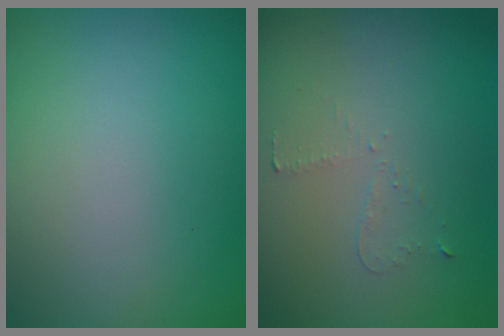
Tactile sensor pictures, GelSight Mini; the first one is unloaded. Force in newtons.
{"total": 0.7, "press": 0.6, "slide": 0.4}